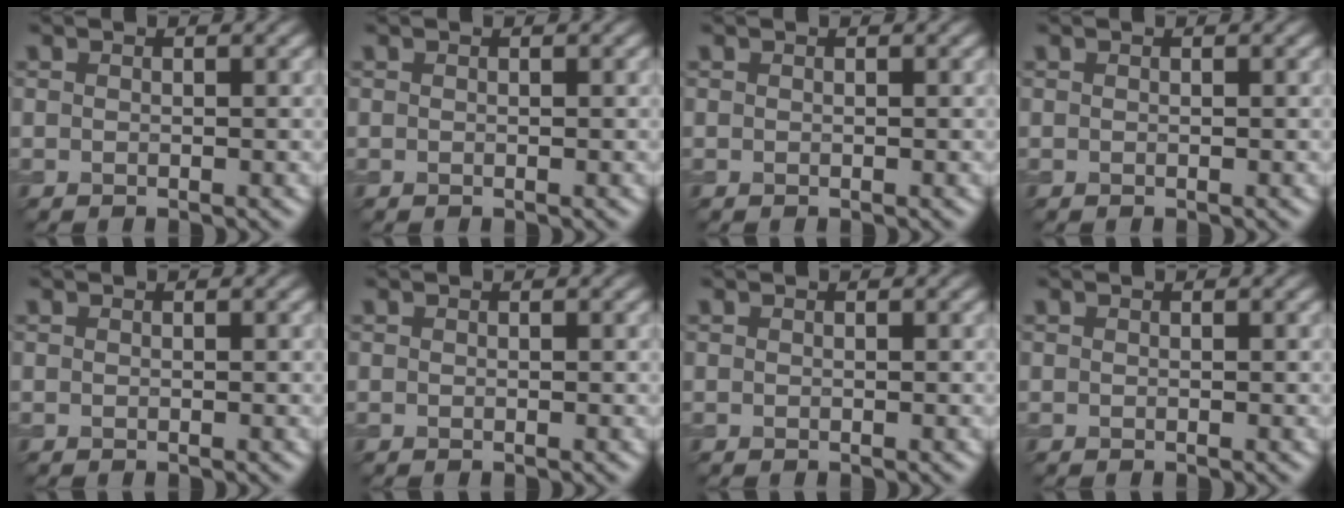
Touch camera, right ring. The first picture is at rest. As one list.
[{"total": 0.0}, {"total": 0.0}, {"total": 0.0}, {"total": 0.0}, {"total": 0.0}, {"total": 0.0}, {"total": 0.0}]